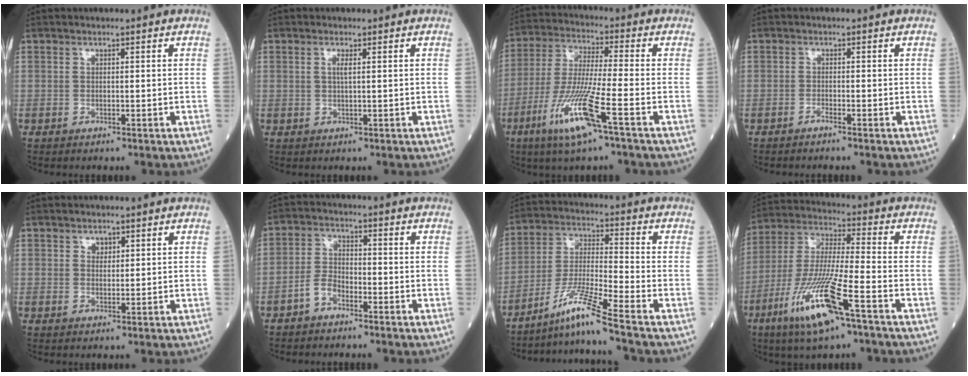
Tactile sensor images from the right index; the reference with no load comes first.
{"total": 1.3, "force": [0.4, 0.1, 1.2], "torque": [-0.030, 0.000, 0.006]}
{"total": 12.0, "force": [-5.9, -0.2, 10.5], "torque": [-0.215, -0.022, -0.118]}
{"total": 0.8, "force": [-0.7, -0.3, 0.3], "torque": [-0.008, 0.001, -0.016]}
{"total": 1.5, "force": [0.9, 1.0, 0.6], "torque": [-0.005, -0.002, 0.013]}
{"total": 3.7, "force": [-2.5, 1.8, 2.1], "torque": [-0.045, 0.008, -0.050]}
{"total": 9.3, "force": [-7.2, -2.1, 5.5], "torque": [-0.114, -0.023, -0.136]}
{"total": 15.1, "force": [-7.8, 1.2, 12.9], "torque": [-0.263, -0.024, -0.145]}